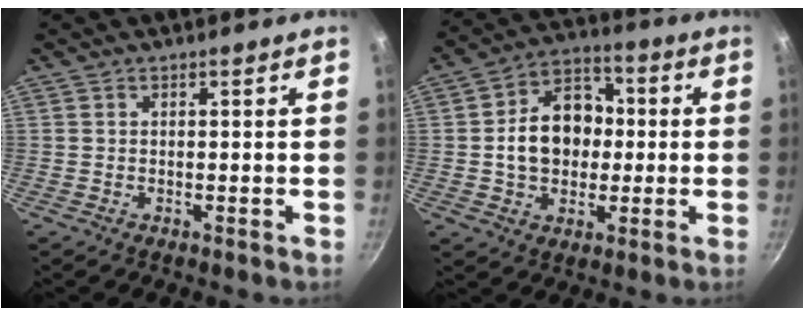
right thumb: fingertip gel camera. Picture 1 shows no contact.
{"total": 13.7, "force": [0.1, 10.5, 8.8], "torque": [-0.105, 0.028, -0.008]}